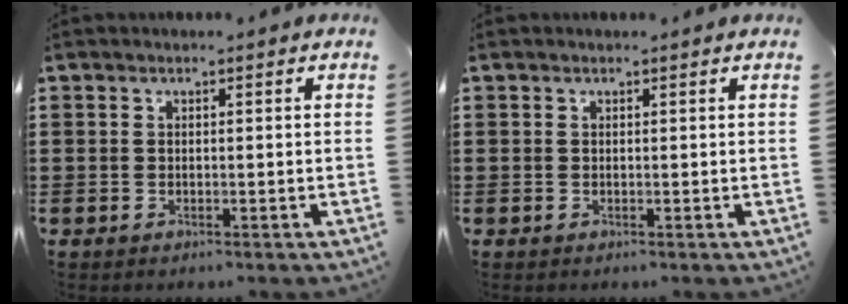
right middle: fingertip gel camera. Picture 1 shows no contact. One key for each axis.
{"total": 0.0}